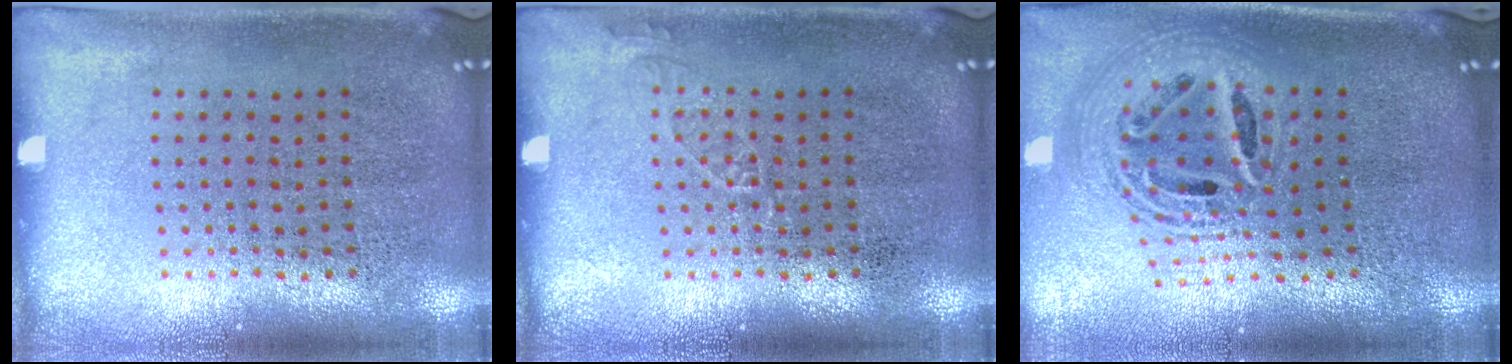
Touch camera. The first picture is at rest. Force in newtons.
{"total": 0.8, "press": 0.8, "slide": 0.1}
{"total": 2.3, "press": 1.8, "slide": 1.5}